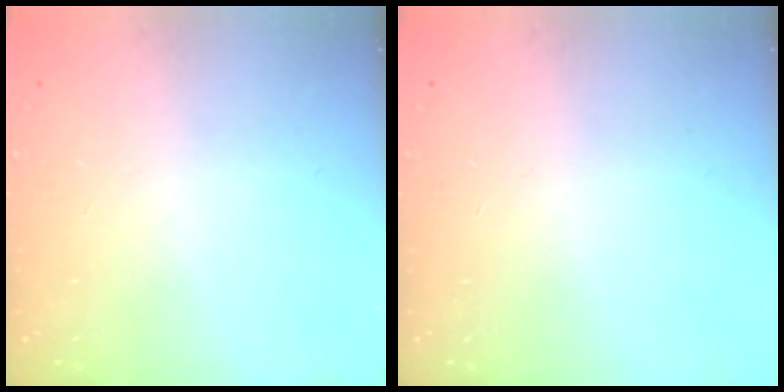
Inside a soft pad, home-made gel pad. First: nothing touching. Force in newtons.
{"total": 0.0}